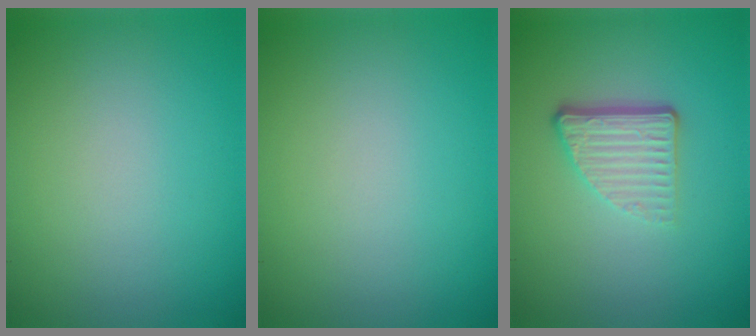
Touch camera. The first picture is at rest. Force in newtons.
{"total": 0.0}
{"total": 4.0, "press": 2.7, "slide": 2.9}